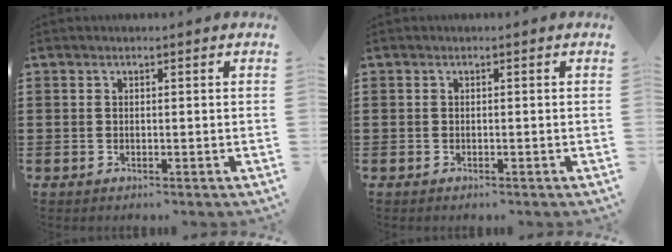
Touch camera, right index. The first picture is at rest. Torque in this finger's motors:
{"motor_torque": [0.02, 0.15, 0.01, -0.01]}